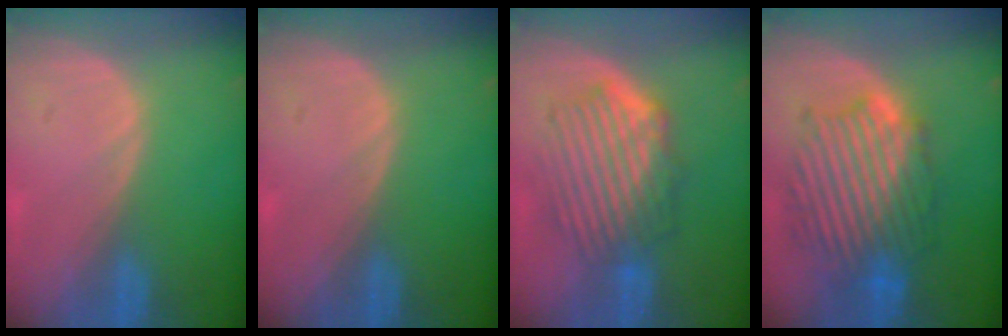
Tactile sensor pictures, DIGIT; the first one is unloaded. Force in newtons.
{"total": 0.0}
{"total": 9.1, "press": 8.2, "slide": 4.0}
{"total": 10.7, "press": 10.7, "slide": 0.5}